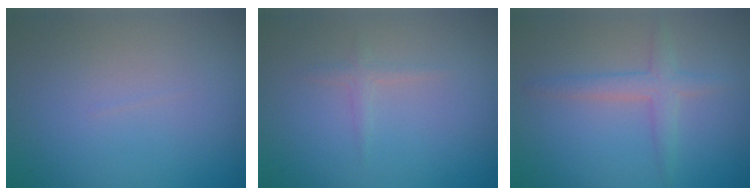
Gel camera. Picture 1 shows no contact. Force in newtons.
{"total": 0.9, "press": 0.9, "slide": 0.0}
{"total": 2.2, "press": 2.2, "slide": 0.0}